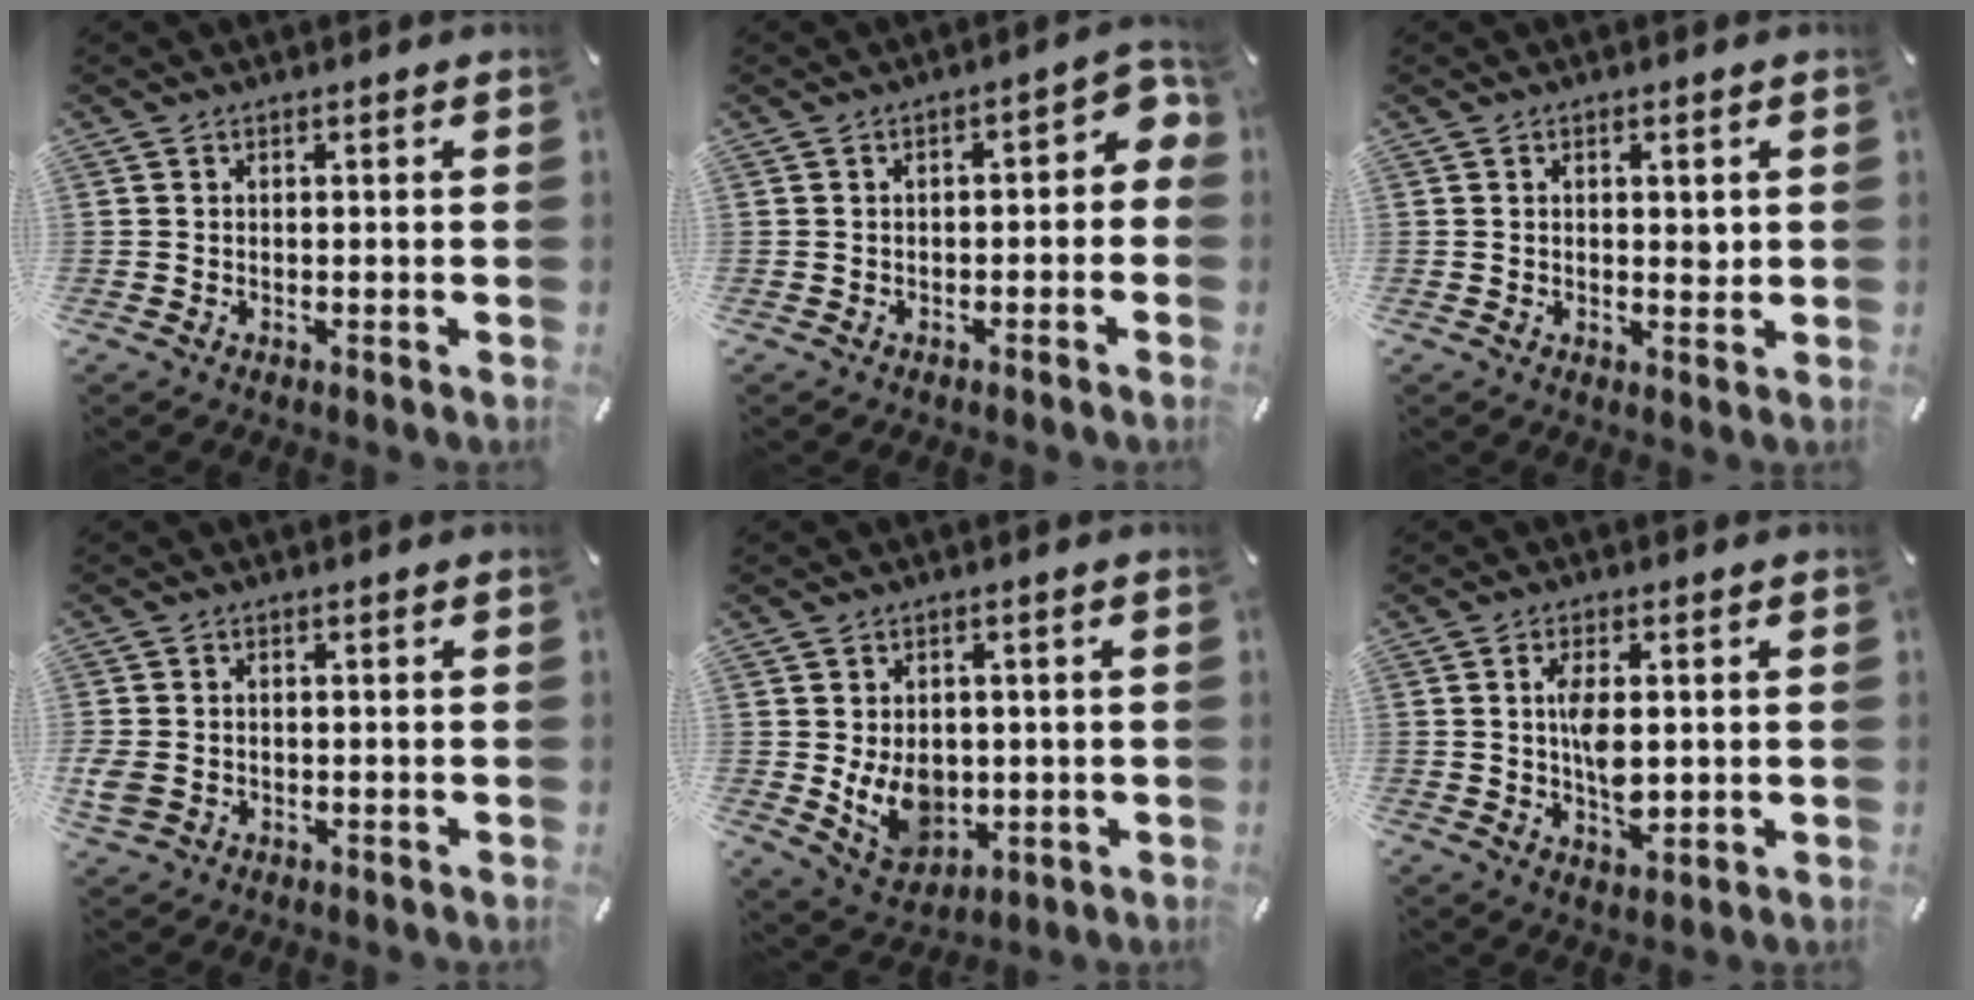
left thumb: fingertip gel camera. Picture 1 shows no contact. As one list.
[{"total": 4.9, "force": [-0.6, 2.8, 4.0], "torque": [-0.051, 0.005, -0.019]}, {"total": 2.1, "force": [0.5, 1.2, 1.7], "torque": [-0.019, -0.002, 0.004]}, {"total": 3.3, "force": [-0.6, 2.7, 1.8], "torque": [-0.045, 0.001, -0.013]}, {"total": 9.0, "force": [-0.3, 7.5, 4.9], "torque": [-0.086, -0.001, -0.001]}, {"total": 7.4, "force": [0.6, 3.7, 6.3], "torque": [-0.125, -0.002, 0.002]}]